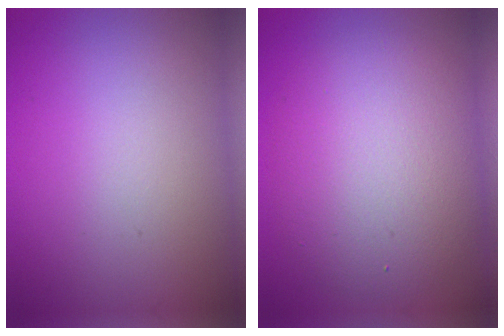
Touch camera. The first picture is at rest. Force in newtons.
{"total": 7.7, "press": 7.7, "slide": 0.3}